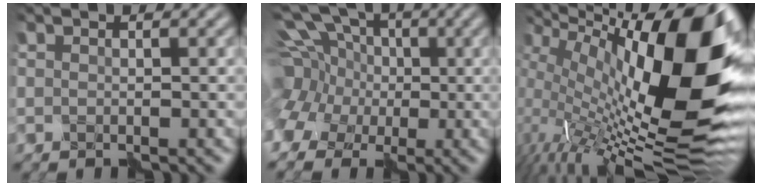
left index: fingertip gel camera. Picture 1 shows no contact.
{"total": 10.9, "force": [0.0, 9.4, 5.4], "torque": [-0.157, 0.017, -0.030]}
{"total": 19.3, "force": [3.5, 6.2, 17.9], "torque": [-0.276, 0.013, 0.063]}